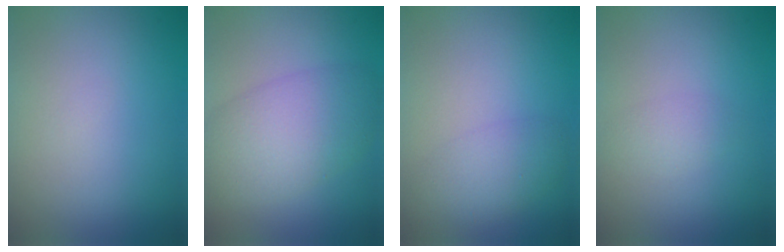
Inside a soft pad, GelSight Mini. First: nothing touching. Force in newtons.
{"total": 6.9, "press": 6.9, "slide": 0.1}
{"total": 2.7, "press": 2.7, "slide": 0.1}
{"total": 1.4, "press": 1.4, "slide": 0.0}